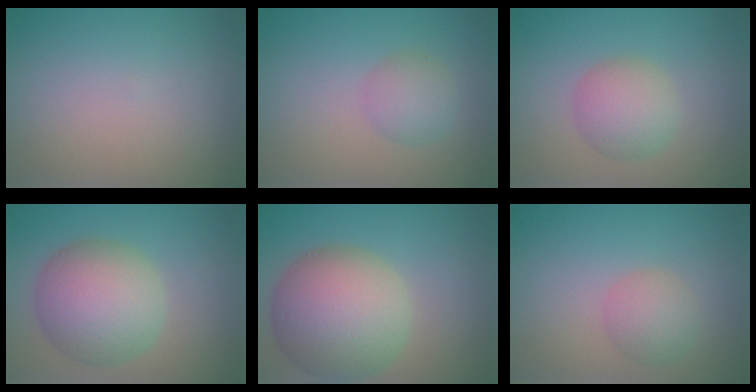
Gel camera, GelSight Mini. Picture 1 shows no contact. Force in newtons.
{"total": 2.3, "press": 2.3, "slide": 0.0}
{"total": 3.7, "press": 3.7, "slide": 0.1}
{"total": 8.1, "press": 8.1, "slide": 0.3}
{"total": 10.4, "press": 10.4, "slide": 0.5}
{"total": 2.5, "press": 2.5, "slide": 0.1}